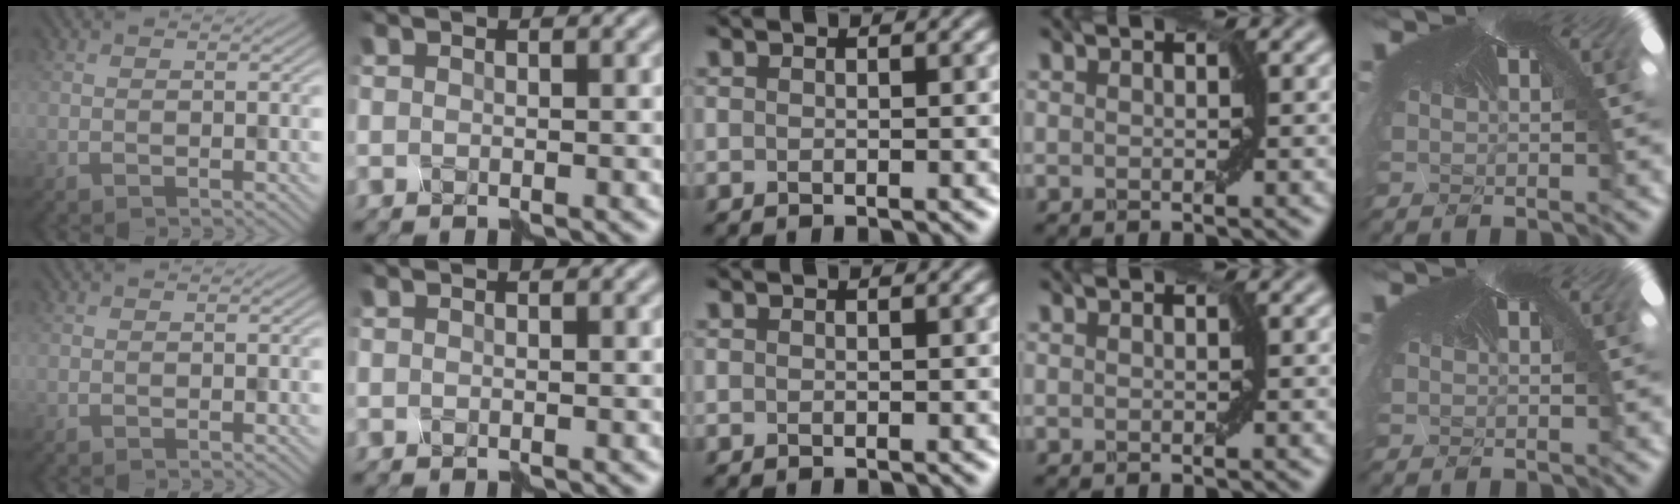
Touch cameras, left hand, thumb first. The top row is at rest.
{}